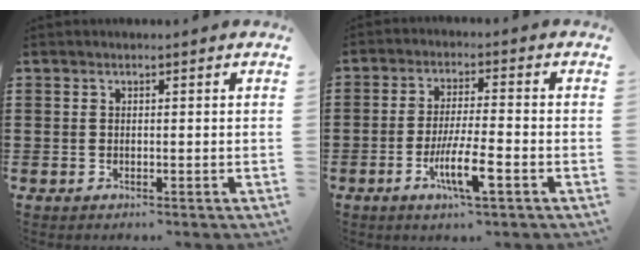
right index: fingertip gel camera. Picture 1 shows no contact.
{"total": 7.3, "force": [-3.2, 1.2, 6.5], "torque": [-0.124, -0.010, -0.058]}